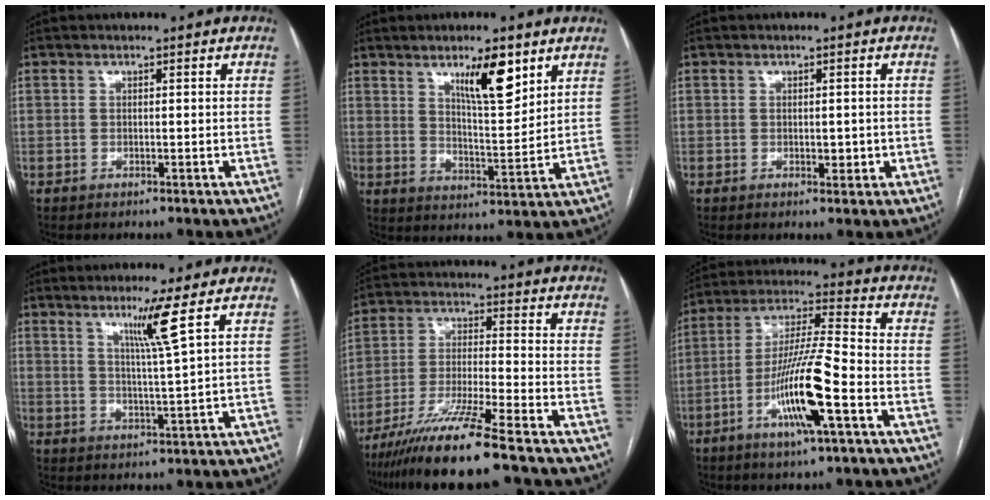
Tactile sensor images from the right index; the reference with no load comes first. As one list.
[{"total": 8.8, "force": [5.2, 1.8, 6.9], "torque": [-0.117, -0.007, 0.089]}, {"total": 1.9, "force": [-0.3, 1.0, 1.6], "torque": [-0.021, 0.001, 0.002]}, {"total": 5.7, "force": [3.0, -2.0, 4.4], "torque": [-0.082, -0.016, 0.059]}, {"total": 13.2, "force": [-9.8, -0.6, 8.8], "torque": [-0.165, -0.034, -0.175]}, {"total": 13.8, "force": [-5.2, 0.6, 12.7], "torque": [-0.245, -0.005, -0.095]}]